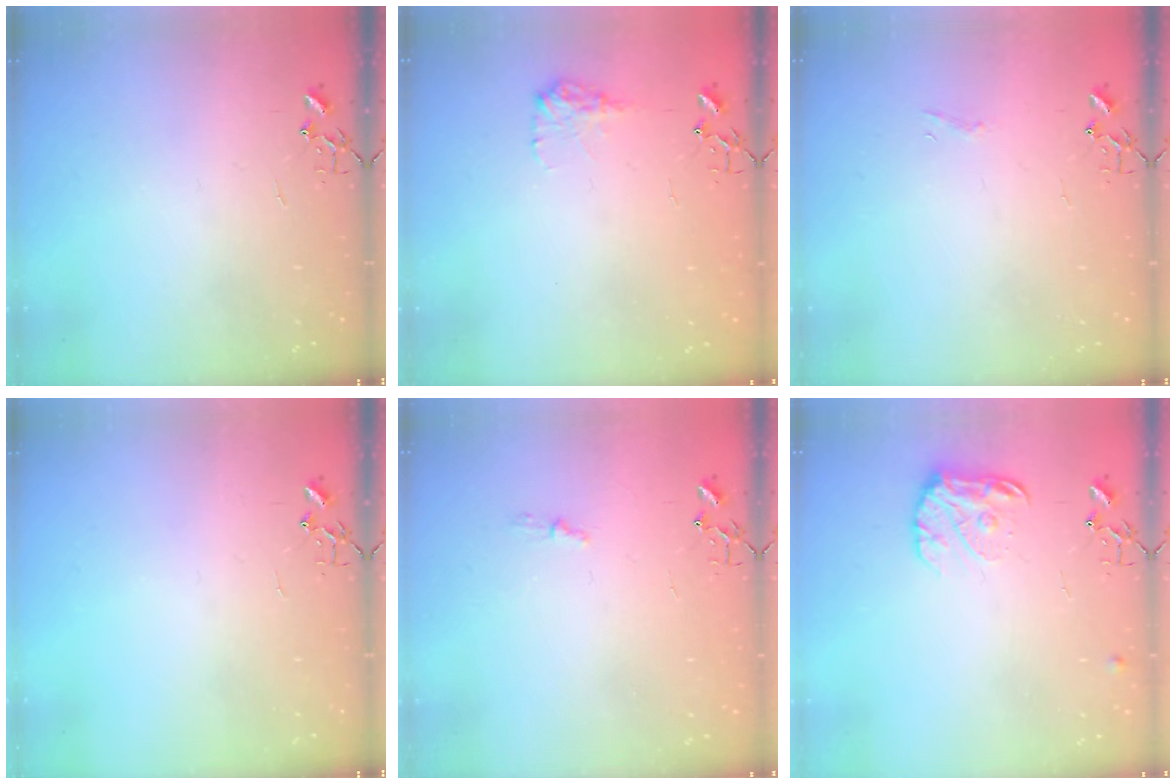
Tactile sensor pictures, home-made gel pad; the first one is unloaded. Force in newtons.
{"total": 9.6, "press": 9.6, "slide": 0.3}
{"total": 4.2, "press": 4.2, "slide": 0.3}
{"total": 0.0}
{"total": 3.8, "press": 3.7, "slide": 0.5}
{"total": 11.5, "press": 11.5, "slide": 0.6}